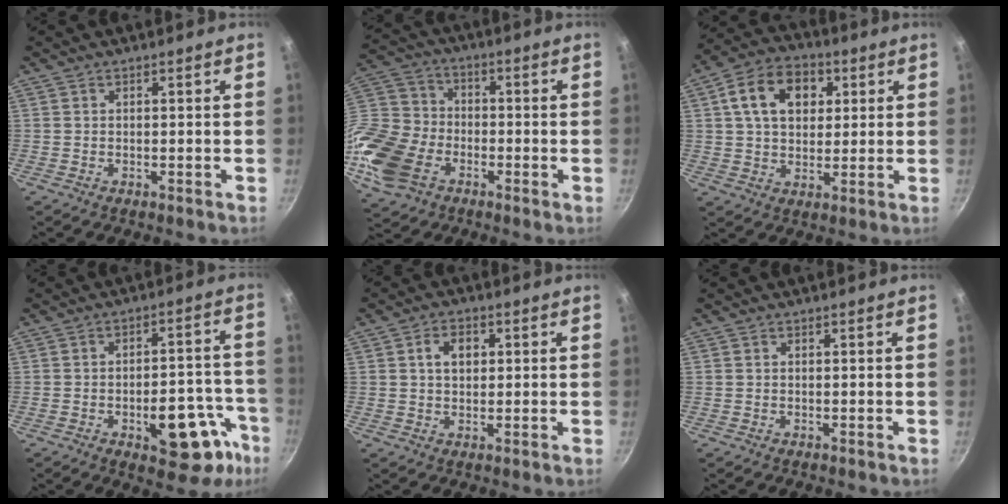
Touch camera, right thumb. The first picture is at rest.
{"total": 17.4, "force": [-6.7, 12.6, 10.0], "torque": [-0.211, 0.039, -0.148]}
{"total": 12.9, "force": [3.9, 9.2, 8.2], "torque": [-0.115, 0.009, 0.053]}
{"total": 16.3, "force": [-7.2, 8.0, 12.2], "torque": [-0.088, 0.048, -0.088]}
{"total": 4.8, "force": [1.1, 3.4, 3.1], "torque": [-0.033, 0.006, 0.017]}
{"total": 0.0}